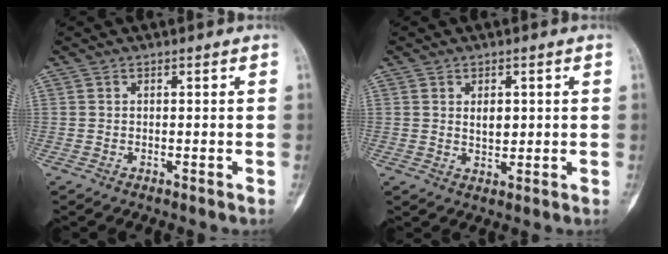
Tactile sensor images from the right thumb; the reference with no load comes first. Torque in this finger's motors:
{"motor_torque": [0.20, 0.04, -0.02, -0.10, 0.02]}